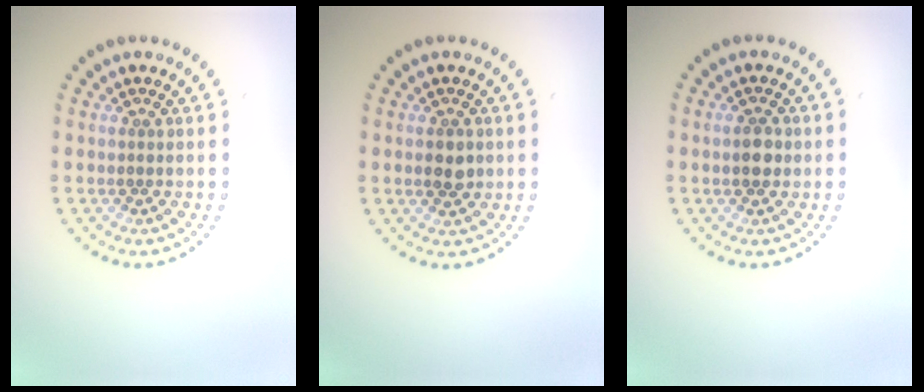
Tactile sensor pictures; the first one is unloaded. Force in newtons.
{"total": 2.0, "press": 2.0, "slide": 0.1}
{"total": 2.4, "press": 2.4, "slide": 0.0}